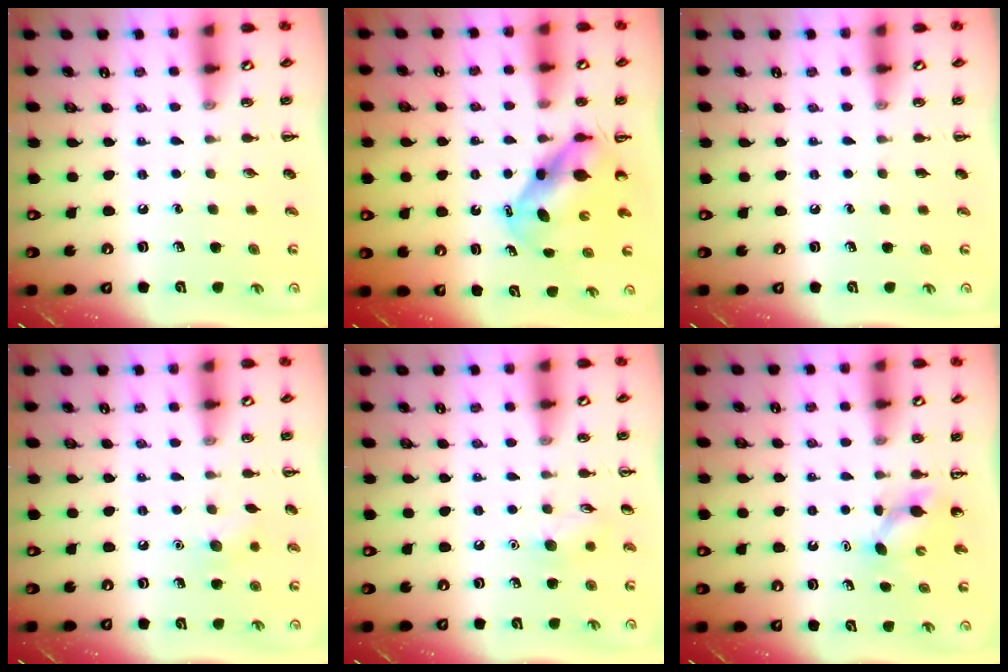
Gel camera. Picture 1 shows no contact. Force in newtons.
{"total": 6.3, "press": 6.2, "slide": 1.3}
{"total": 0.0}
{"total": 7.0, "press": 6.7, "slide": 1.8}
{"total": 6.5, "press": 6.3, "slide": 1.6}
{"total": 4.0, "press": 3.9, "slide": 0.9}